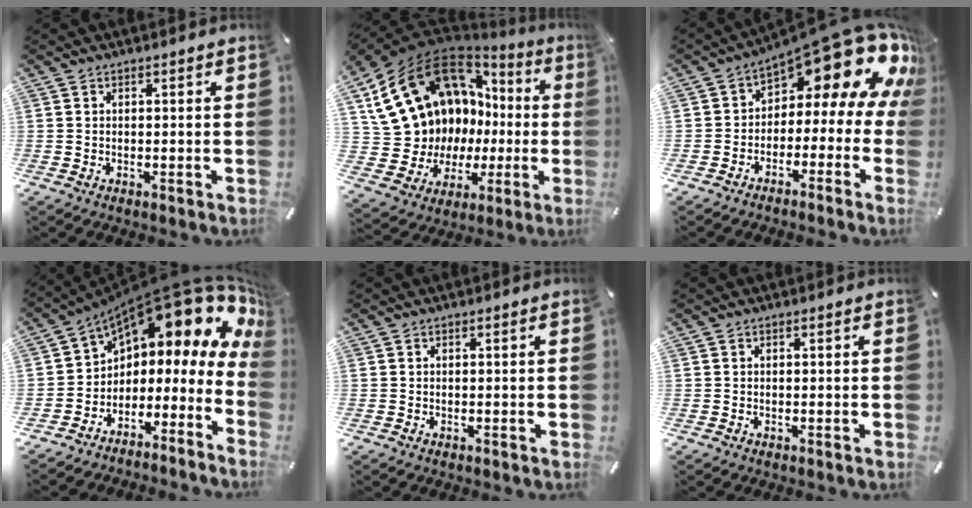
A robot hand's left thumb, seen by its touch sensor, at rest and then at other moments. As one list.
[{"total": 19.2, "force": [7.6, 15.1, 9.0], "torque": [-0.183, -0.072, 0.185]}, {"total": 17.3, "force": [9.8, 7.7, 12.0], "torque": [-0.166, -0.078, 0.160]}, {"total": 16.9, "force": [12.0, 6.8, 9.7], "torque": [-0.142, -0.099, 0.199]}, {"total": 0.0}, {"total": 0.0}]